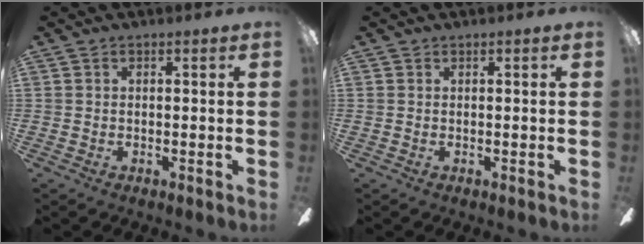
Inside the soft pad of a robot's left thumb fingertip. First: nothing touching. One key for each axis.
{"total": 0.0}